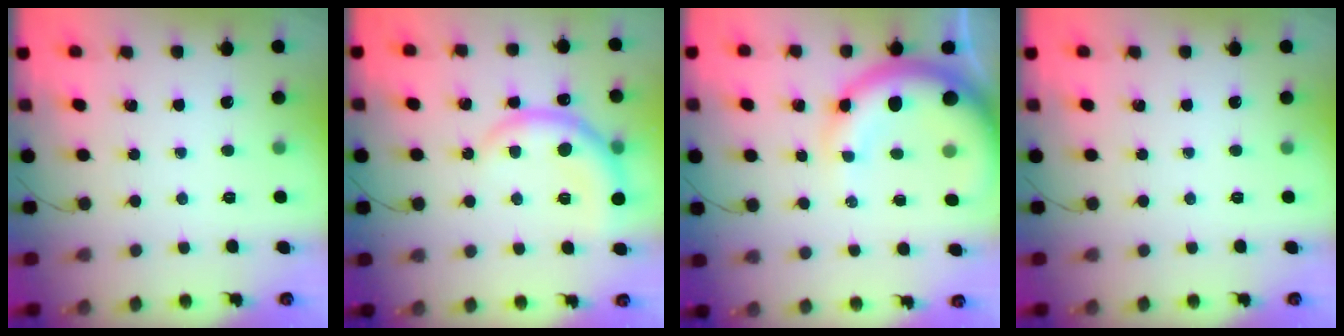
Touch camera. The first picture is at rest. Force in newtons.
{"total": 9.8, "press": 9.8, "slide": 0.5}
{"total": 12.2, "press": 11.9, "slide": 2.7}
{"total": 0.0}